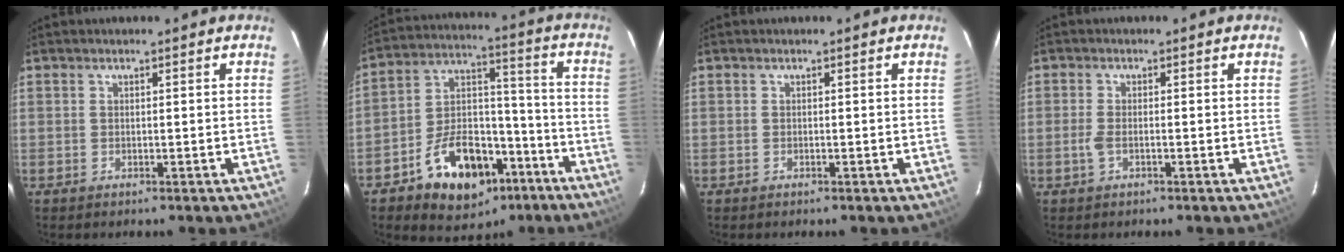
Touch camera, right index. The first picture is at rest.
{"total": 17.0, "force": [-9.6, 10.6, 9.2], "torque": [-0.175, 0.041, -0.133]}
{"total": 0.0}
{"total": 2.2, "force": [-0.8, 0.7, 1.9], "torque": [-0.046, -0.001, -0.016]}